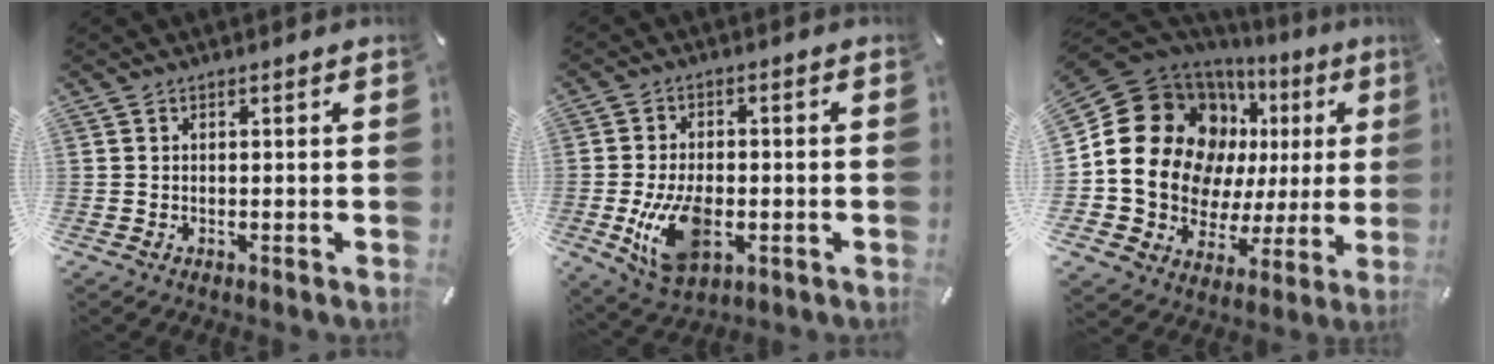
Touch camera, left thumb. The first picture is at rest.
{"total": 12.1, "force": [-2.7, 7.4, 9.1], "torque": [-0.186, -0.008, -0.048]}
{"total": 21.7, "force": [6.1, 17.1, 11.9], "torque": [-0.210, -0.045, 0.137]}